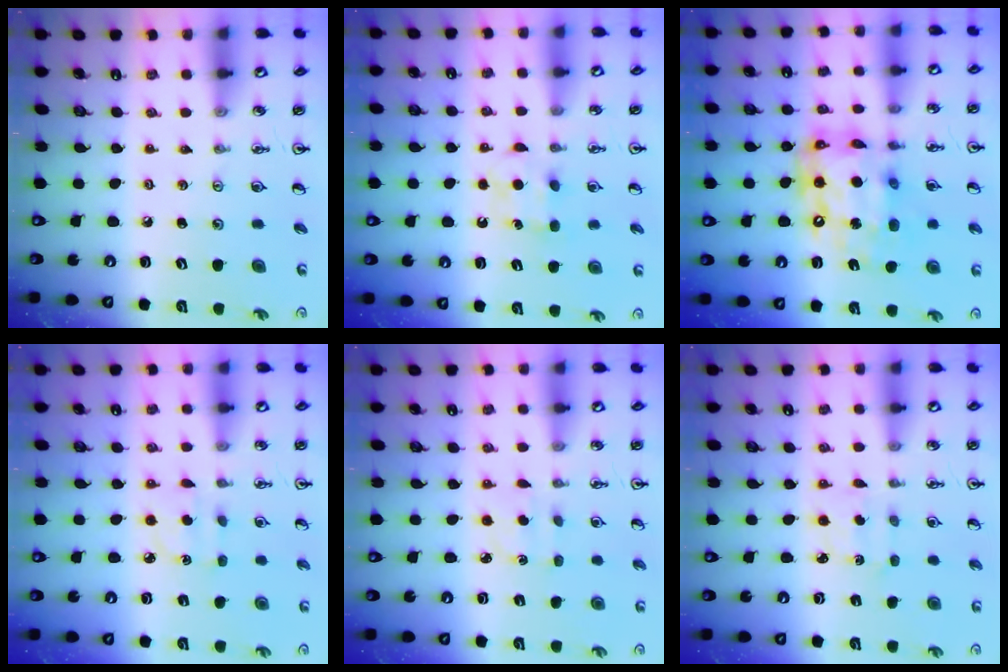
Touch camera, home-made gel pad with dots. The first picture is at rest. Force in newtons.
{"total": 6.2, "press": 6.1, "slide": 0.9}
{"total": 16.4, "press": 16.3, "slide": 1.9}
{"total": 3.6, "press": 3.6, "slide": 0.5}
{"total": 2.0, "press": 1.9, "slide": 0.7}
{"total": 1.7, "press": 1.5, "slide": 0.7}